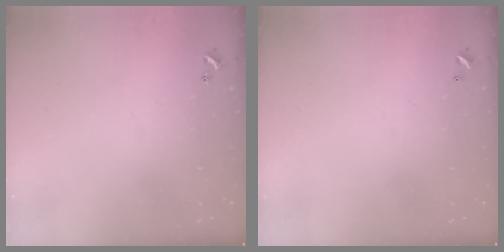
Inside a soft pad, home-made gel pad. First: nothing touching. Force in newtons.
{"total": 2.9, "press": 2.9, "slide": 0.1}